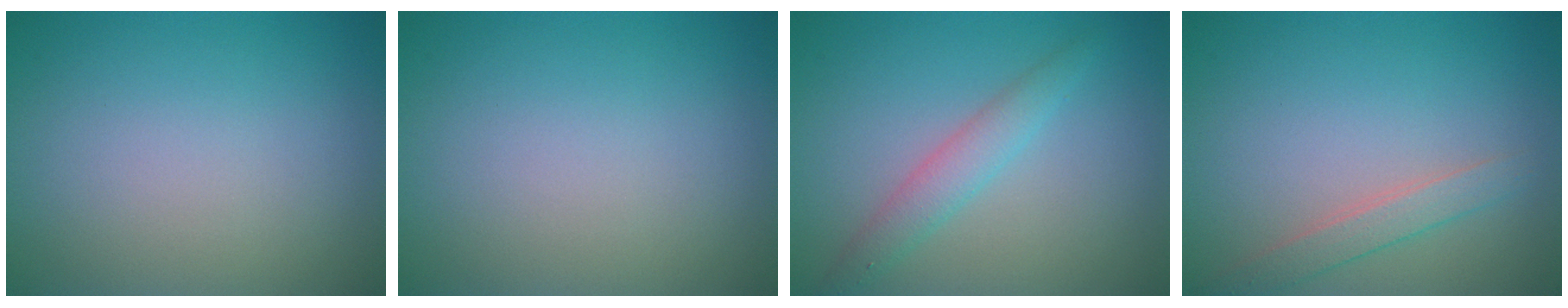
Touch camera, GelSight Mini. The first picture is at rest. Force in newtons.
{"total": 0.0}
{"total": 2.5, "press": 2.5, "slide": 0.1}
{"total": 1.9, "press": 1.9, "slide": 0.0}